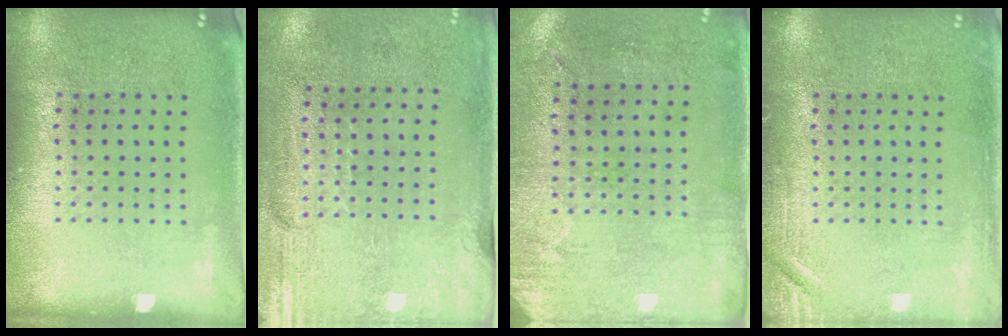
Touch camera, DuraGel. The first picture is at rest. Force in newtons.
{"total": 2.9, "press": 2.5, "slide": 1.5}
{"total": 2.9, "press": 2.4, "slide": 1.7}
{"total": 1.8, "press": 1.8, "slide": 0.3}